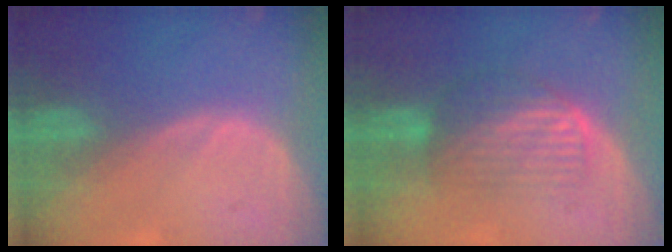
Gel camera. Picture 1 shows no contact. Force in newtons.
{"total": 6.2, "press": 6.1, "slide": 1.4}